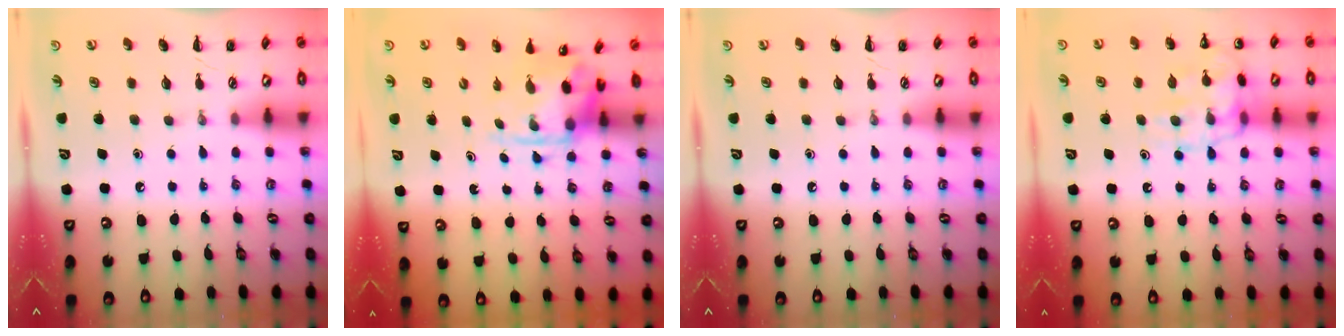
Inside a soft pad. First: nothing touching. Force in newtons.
{"total": 3.9, "press": 3.8, "slide": 0.8}
{"total": 0.0}
{"total": 16.3, "press": 16.2, "slide": 2.1}